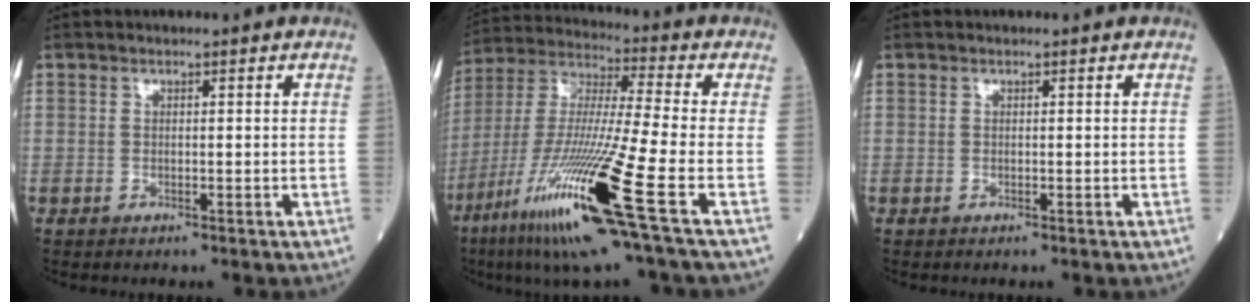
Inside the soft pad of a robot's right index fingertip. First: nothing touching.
{"total": 20.4, "force": [-9.0, -0.4, 18.3], "torque": [-0.380, -0.047, -0.174]}
{"total": 0.0}